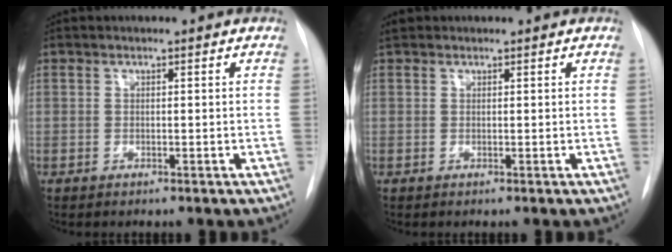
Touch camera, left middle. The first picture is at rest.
{"total": 1.5, "force": [1.1, 1.0, 0.3], "torque": [-0.010, 0.019, 0.019]}